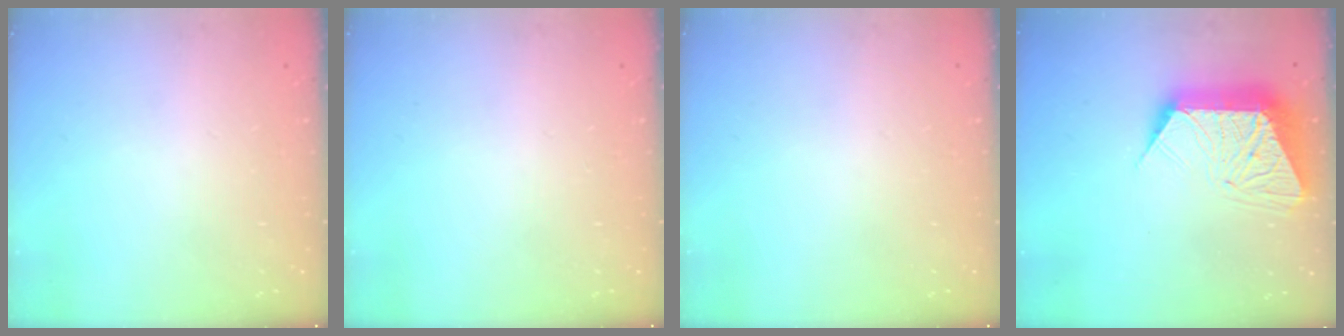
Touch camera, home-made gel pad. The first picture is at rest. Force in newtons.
{"total": 0.0}
{"total": 0.0}
{"total": 14.4, "press": 14.4, "slide": 1.2}